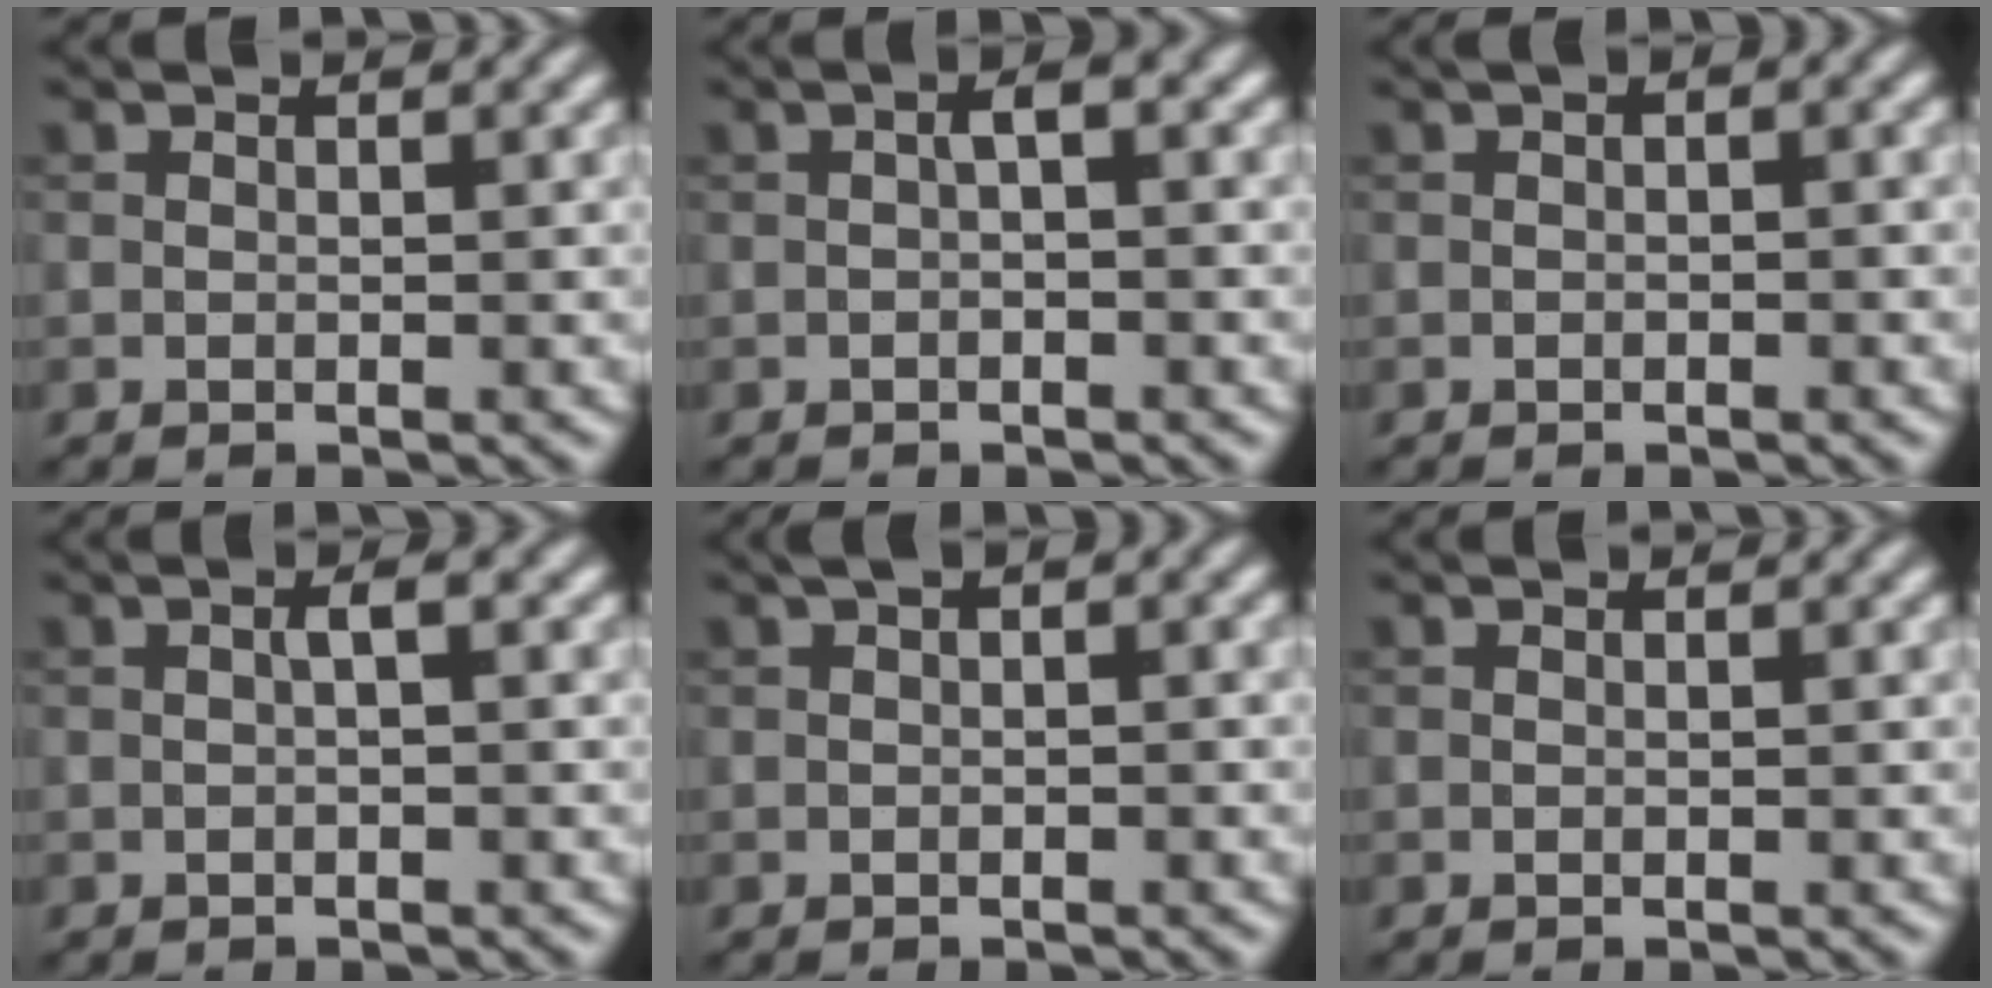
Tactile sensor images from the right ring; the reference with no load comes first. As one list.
[{"total": 1.4, "force": [-0.1, 0.4, 1.3], "torque": [-0.025, 0.005, -0.001]}, {"total": 1.1, "force": [0.2, 0.5, 0.9], "torque": [-0.013, 0.002, 0.001]}, {"total": 1.0, "force": [0.1, 0.2, 1.0], "torque": [-0.020, 0.004, 0.003]}, {"total": 1.6, "force": [0.6, 0.6, 1.3], "torque": [-0.014, 0.007, 0.009]}, {"total": 0.0}]